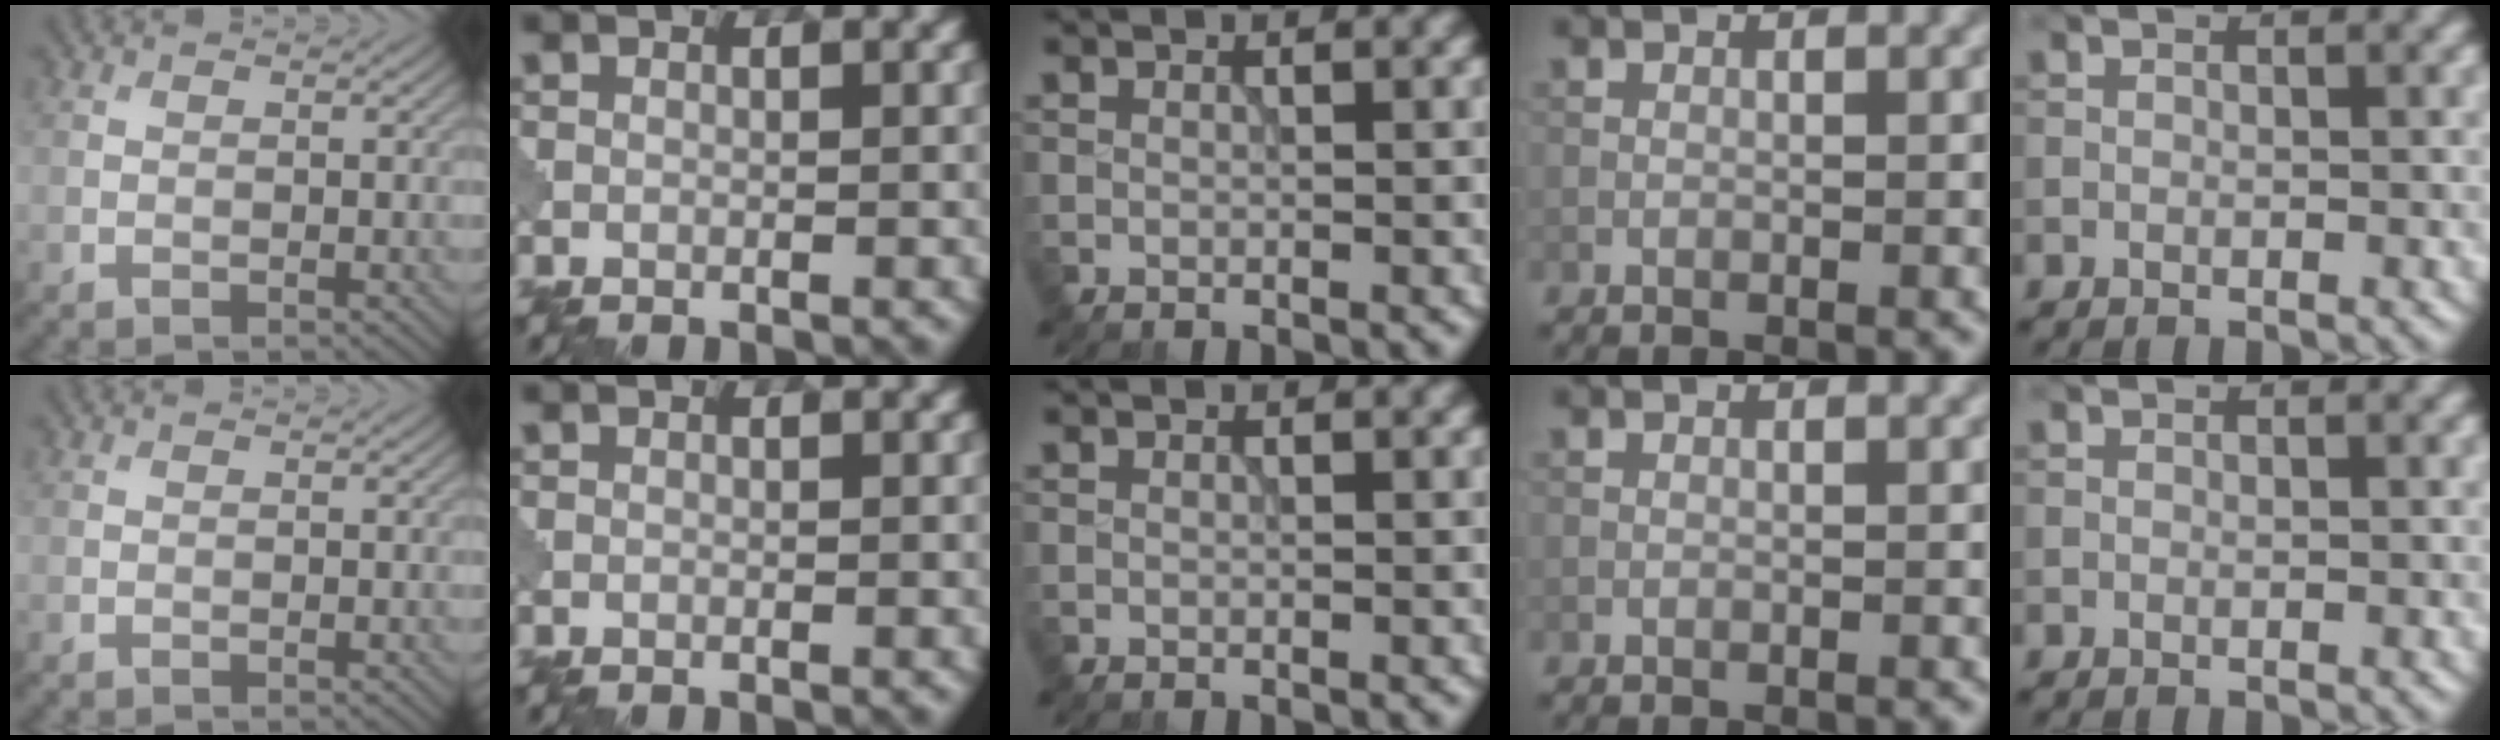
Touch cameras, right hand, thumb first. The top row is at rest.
{}